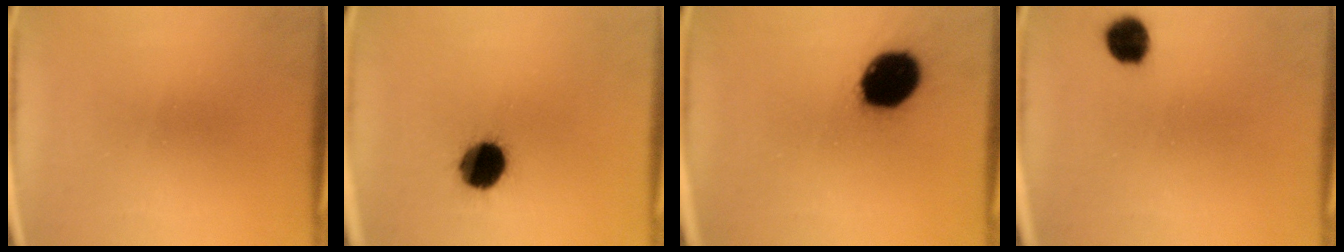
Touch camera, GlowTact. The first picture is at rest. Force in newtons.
{"total": 11.6}
{"total": 16.1}
{"total": 5.5}